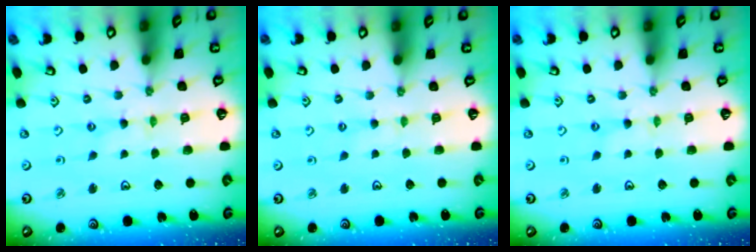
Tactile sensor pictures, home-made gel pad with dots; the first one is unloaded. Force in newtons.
{"total": 1.8, "press": 1.7, "slide": 0.3}
{"total": 0.0}